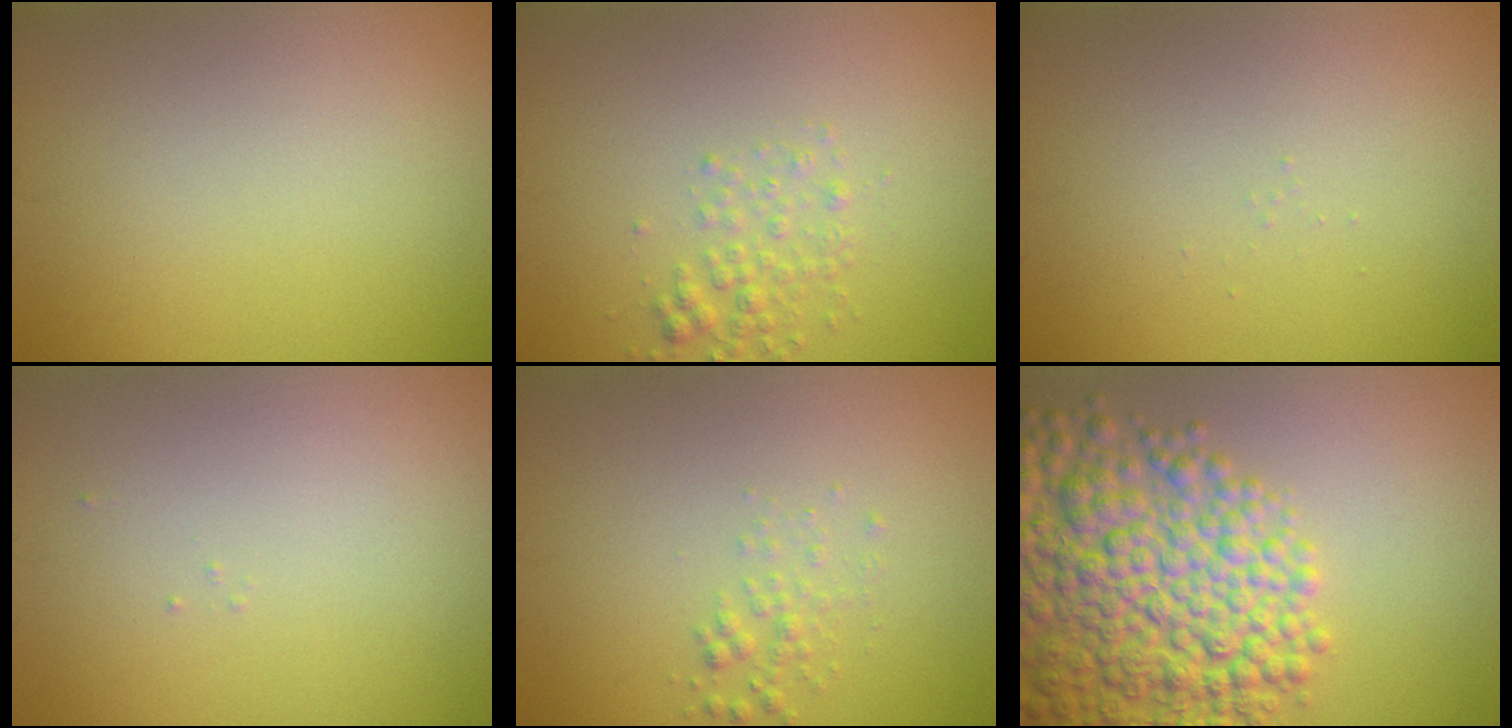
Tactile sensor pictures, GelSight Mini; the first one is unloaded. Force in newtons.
{"total": 2.0, "press": 2.0, "slide": 0.1}
{"total": 0.0}
{"total": 0.0}
{"total": 1.2, "press": 1.2, "slide": 0.0}
{"total": 9.9, "press": 9.9, "slide": 0.3}